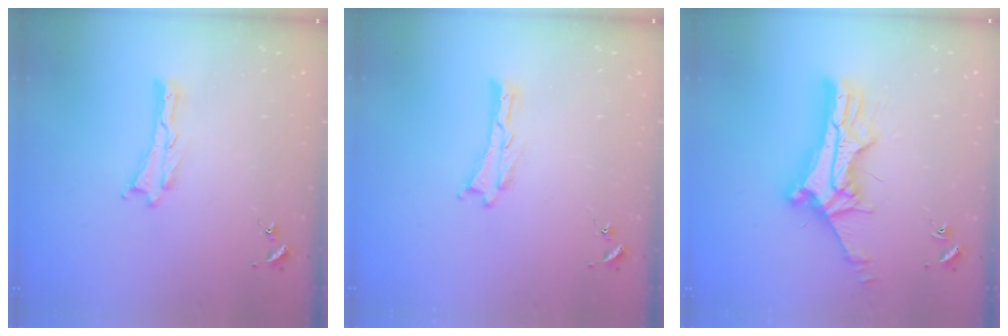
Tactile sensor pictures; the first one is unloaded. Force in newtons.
{"total": 0.0}
{"total": 11.6, "press": 11.6, "slide": 1.1}